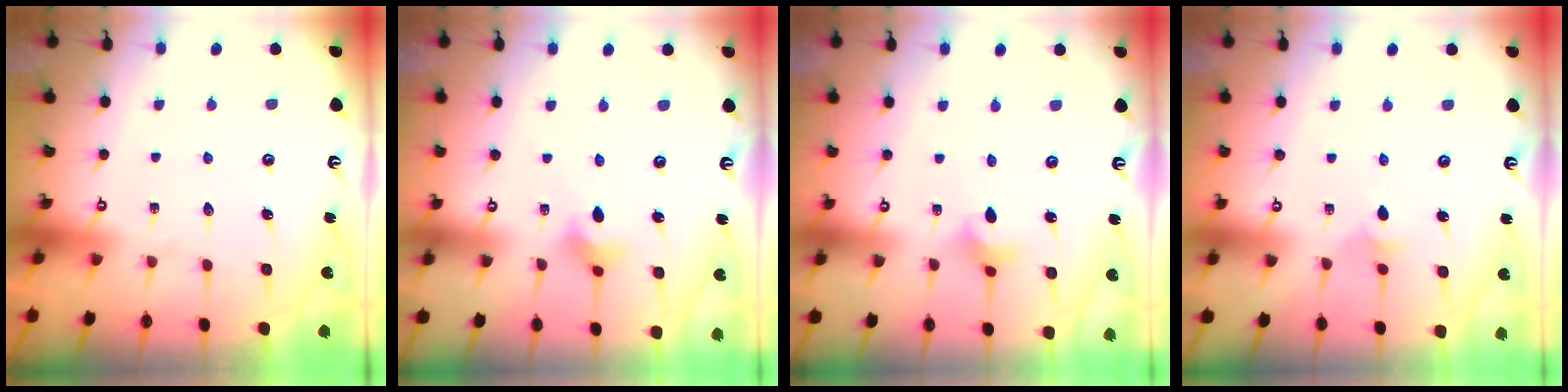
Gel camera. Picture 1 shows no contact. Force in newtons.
{"total": 3.7, "press": 3.6, "slide": 0.8}
{"total": 3.7, "press": 3.6, "slide": 0.7}
{"total": 3.0, "press": 2.9, "slide": 0.8}